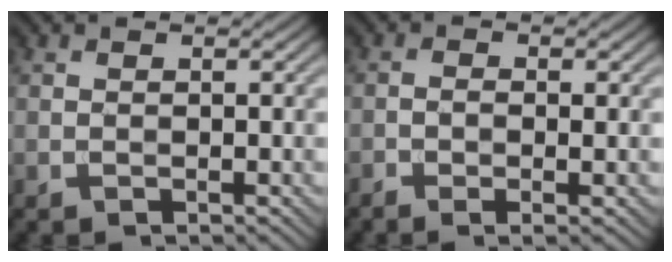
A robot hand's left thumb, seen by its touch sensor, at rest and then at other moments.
{"total": 2.5, "force": [-1.0, 0.6, 2.2], "torque": [-0.042, -0.002, -0.018]}